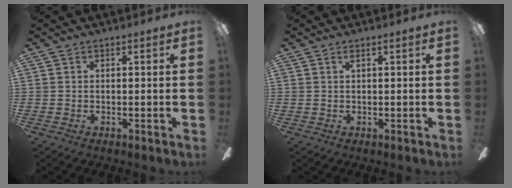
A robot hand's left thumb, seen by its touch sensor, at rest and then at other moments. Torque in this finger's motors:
{"motor_torque": [-0.08, 0.04, -0.21, 0.06, 0.00]}